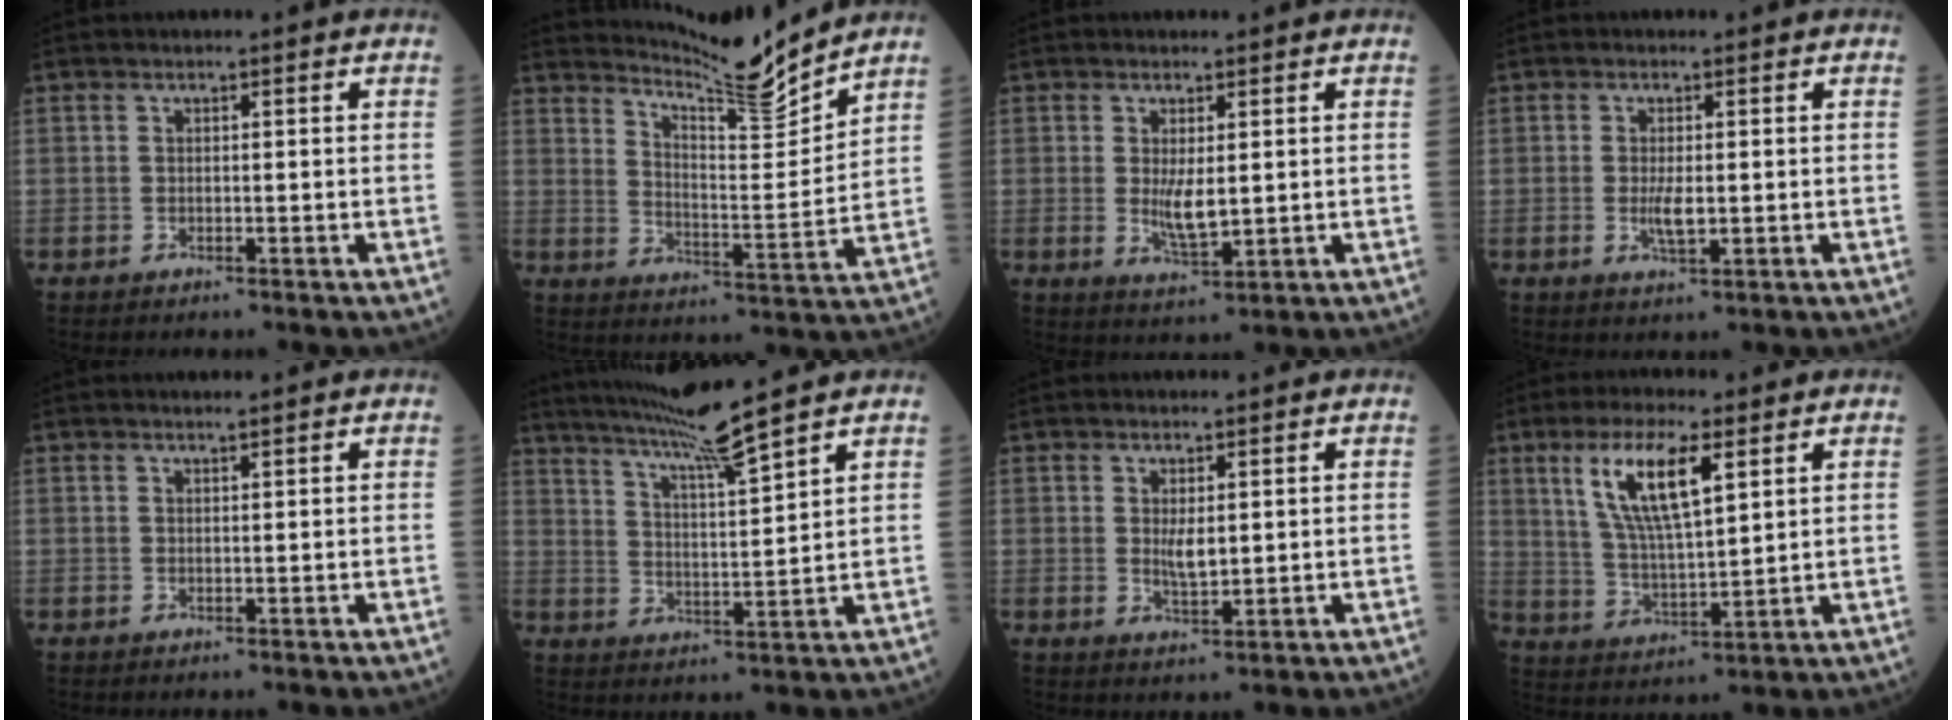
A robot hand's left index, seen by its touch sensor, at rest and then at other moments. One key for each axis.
{"total": 10.3, "fx": 10.1, "fy": -1.7, "fz": 1.3, "tx": -0.037, "ty": -0.038, "tz": 0.167}
{"total": 3.8, "fx": 0.3, "fy": 1.2, "fz": 3.6, "tx": -0.067, "ty": -0.010, "tz": 0.012}
{"total": 2.6, "fx": -0.4, "fy": 0.8, "fz": 2.5, "tx": -0.049, "ty": -0.003, "tz": -0.003}
{"total": 0.7, "fx": 0.6, "fy": -0.1, "fz": 0.2, "tx": -0.008, "ty": -0.004, "tz": 0.013}
{"total": 10.1, "fx": 8.6, "fy": -2.0, "fz": 4.9, "tx": -0.086, "ty": -0.004, "tz": 0.154}
{"total": 2.5, "fx": 0.5, "fy": 0.9, "fz": 2.3, "tx": -0.043, "ty": -0.002, "tz": 0.014}
{"total": 10.4, "fx": 4.8, "fy": 2.2, "fz": 8.9, "tx": -0.184, "ty": 0.006, "tz": 0.096}